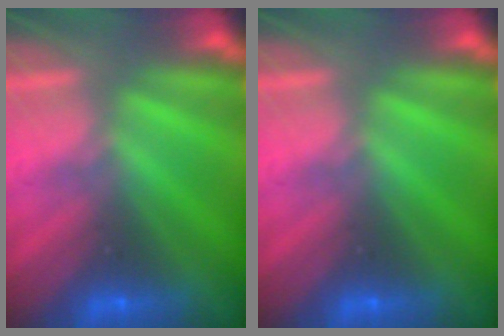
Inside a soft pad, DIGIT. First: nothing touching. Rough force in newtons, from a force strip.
{"total": 0.0}